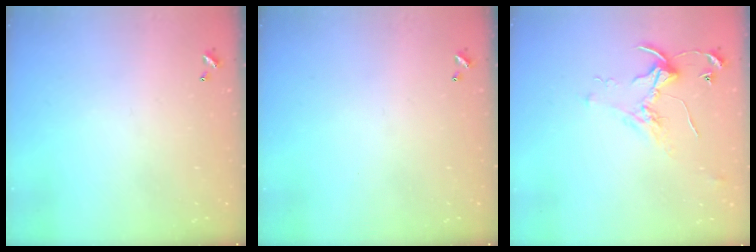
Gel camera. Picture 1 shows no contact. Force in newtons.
{"total": 0.0}
{"total": 2.1, "press": 2.1, "slide": 0.1}